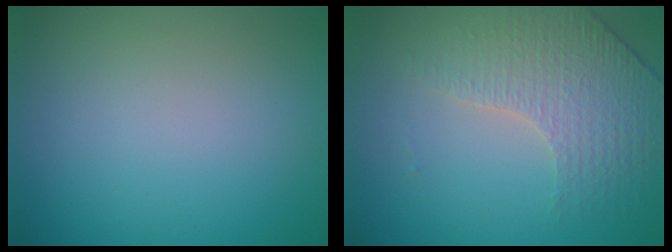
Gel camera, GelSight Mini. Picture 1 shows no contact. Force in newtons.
{"total": 4.1, "press": 3.1, "slide": 2.7}